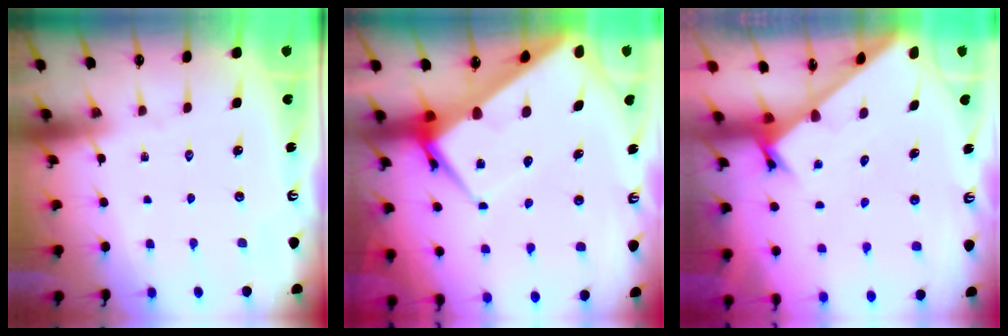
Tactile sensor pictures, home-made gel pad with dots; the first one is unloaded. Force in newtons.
{"total": 9.2, "press": 9.2, "slide": 0.8}
{"total": 2.3, "press": 2.3, "slide": 0.2}